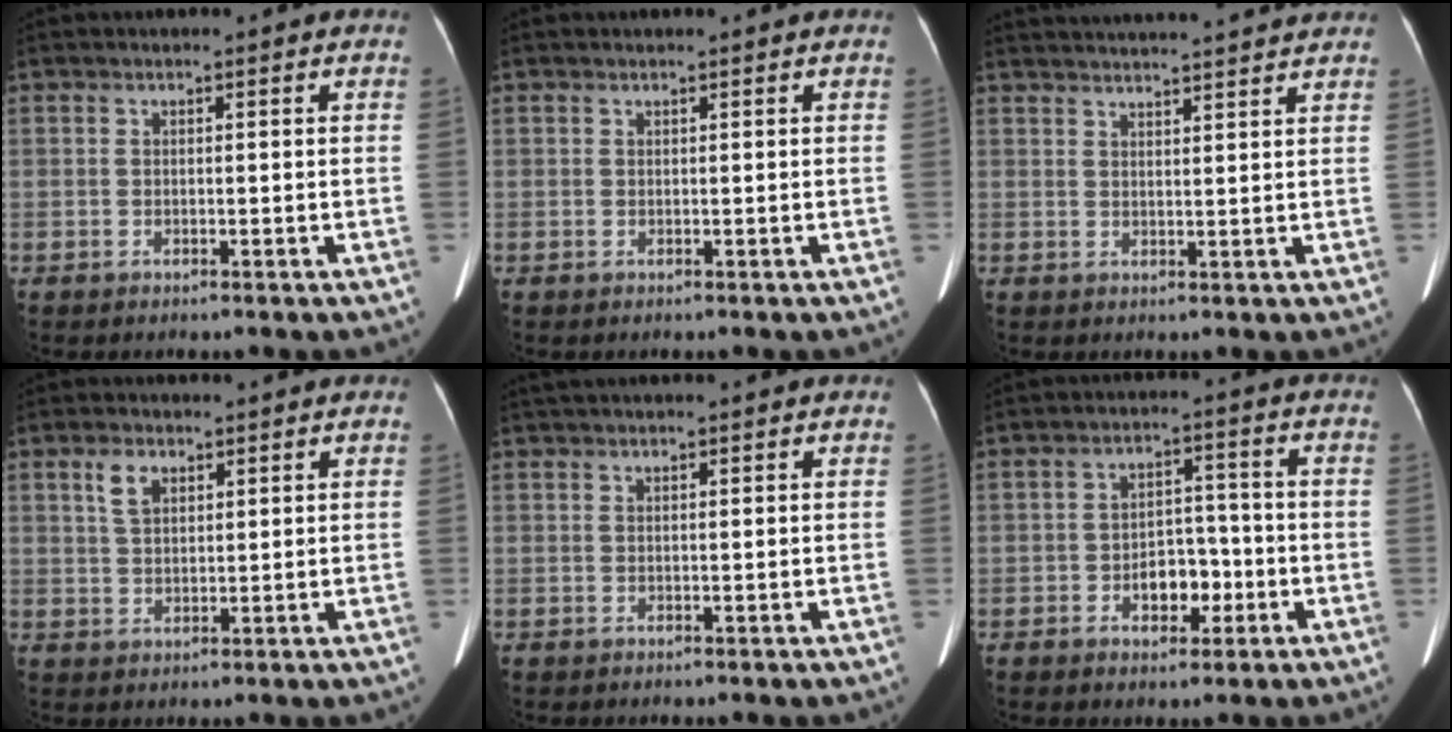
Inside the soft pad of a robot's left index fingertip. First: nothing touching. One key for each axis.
{"total": 1.0, "fx": 1.0, "fy": 0.1, "fz": 0.3, "tx": -0.007, "ty": 0.006, "tz": 0.013}
{"total": 16.0, "fx": 15.2, "fy": 0.1, "fz": 5.1, "tx": -0.081, "ty": 0.005, "tz": 0.203}
{"total": 3.0, "fx": 1.5, "fy": 1.6, "fz": 2.0, "tx": -0.042, "ty": 0.002, "tz": 0.040}
{"total": 5.1, "fx": 4.4, "fy": 0.3, "fz": 2.7, "tx": -0.039, "ty": 0.027, "tz": 0.062}
{"total": 5.4, "fx": -2.4, "fy": 3.2, "fz": 3.6, "tx": -0.052, "ty": 0.006, "tz": -0.033}